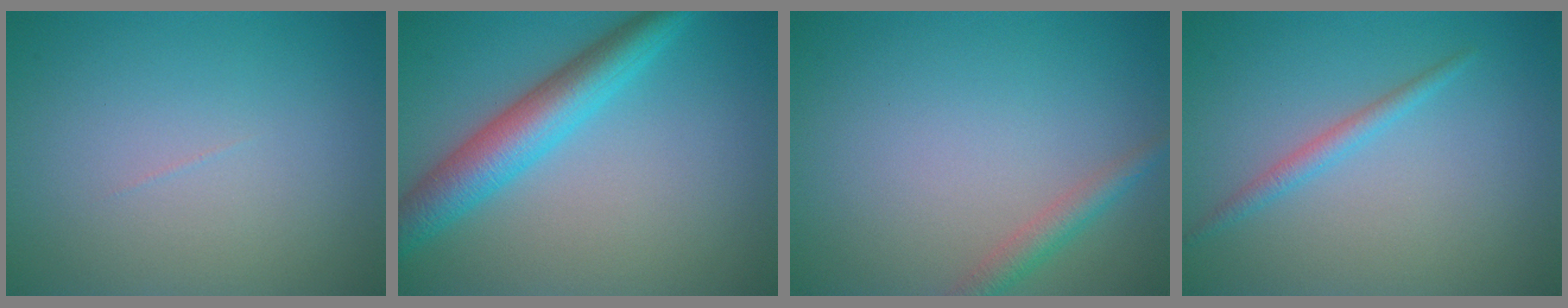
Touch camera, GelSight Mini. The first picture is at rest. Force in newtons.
{"total": 5.7, "press": 5.7, "slide": 0.0}
{"total": 2.0, "press": 2.0, "slide": 0.1}
{"total": 1.4, "press": 1.4, "slide": 0.1}